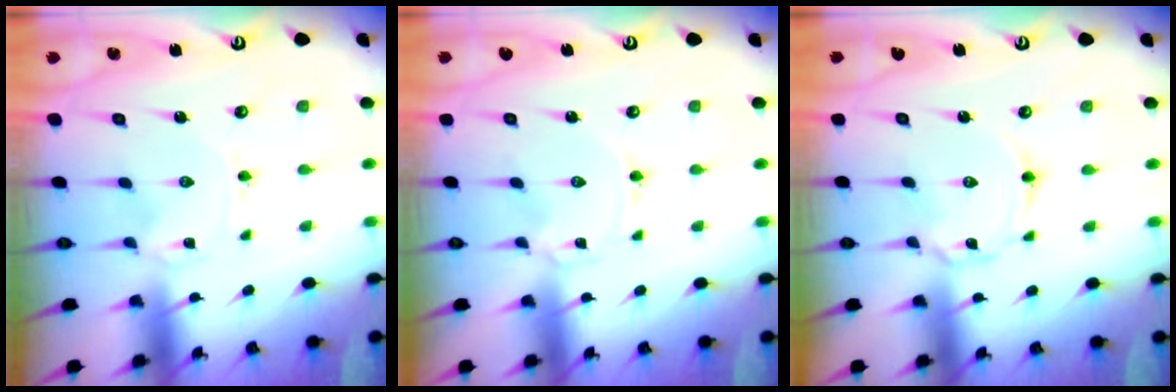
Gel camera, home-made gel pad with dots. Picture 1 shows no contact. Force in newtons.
{"total": 0.0}
{"total": 2.2, "press": 2.2, "slide": 0.3}